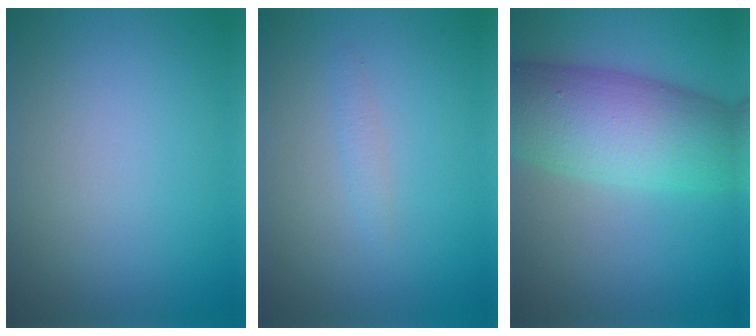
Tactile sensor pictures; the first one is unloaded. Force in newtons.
{"total": 0.9, "press": 0.9, "slide": 0.0}
{"total": 10.7, "press": 10.7, "slide": 0.4}